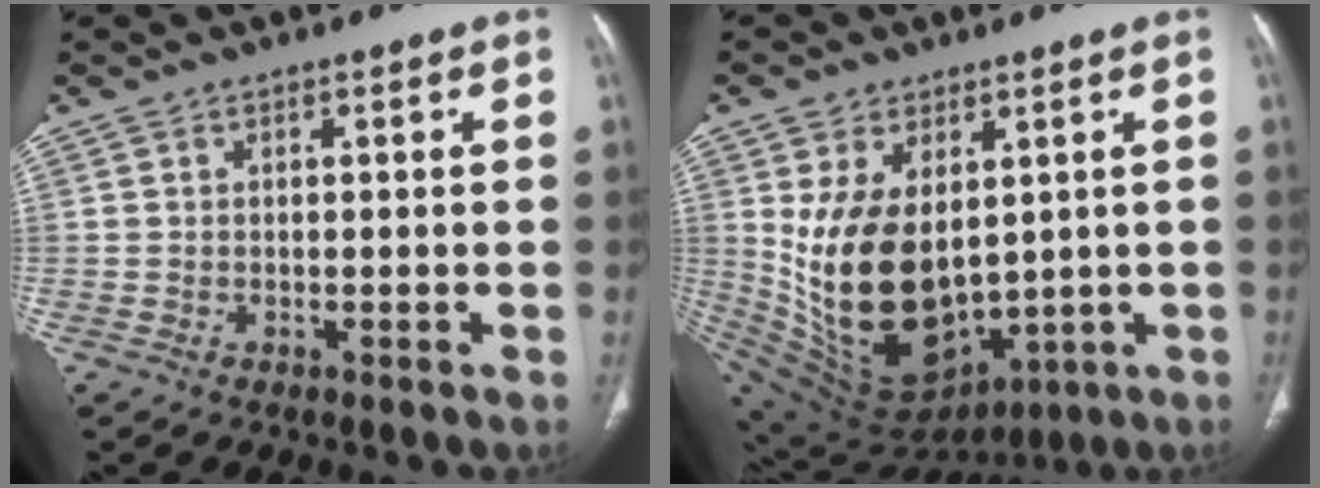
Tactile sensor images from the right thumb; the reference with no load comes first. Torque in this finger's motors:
{"motor_torque": [-0.46, 2.19, 2.10, 0.59, 0.61]}